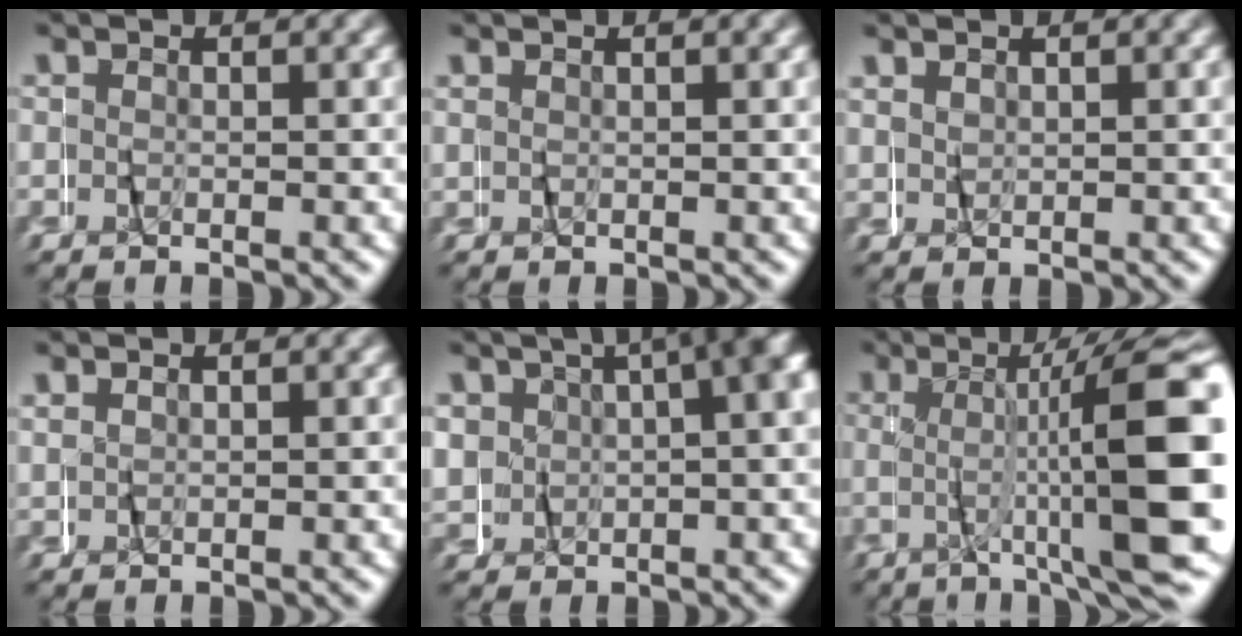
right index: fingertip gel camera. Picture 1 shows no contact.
{"total": 0.9, "force": [0.7, 0.0, 0.4], "torque": [-0.007, 0.005, 0.016]}
{"total": 0.9, "force": [0.8, 0.1, -0.2], "torque": [0.002, 0.002, 0.018]}
{"total": 0.8, "force": [0.7, 0.0, -0.3], "torque": [0.003, 0.003, 0.015]}
{"total": 12.6, "force": [3.4, 7.6, 9.5], "torque": [-0.098, 0.048, 0.039]}
{"total": 13.1, "force": [-0.7, 2.9, 12.8], "torque": [-0.190, 0.007, -0.005]}